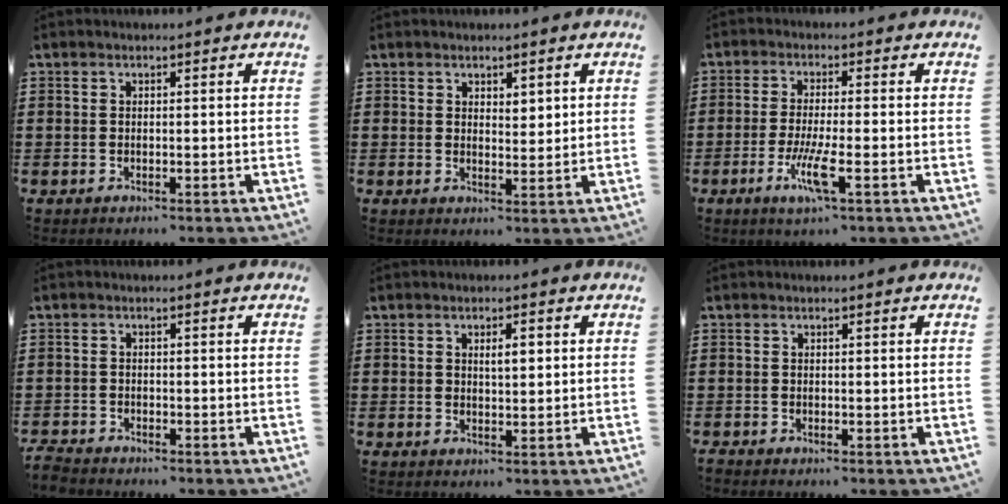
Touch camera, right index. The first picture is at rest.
{"total": 2.2, "force": [1.8, 1.2, 0.5], "torque": [-0.007, 0.003, 0.032]}
{"total": 6.1, "force": [-2.4, 0.6, 5.5], "torque": [-0.118, -0.020, -0.048]}
{"total": 1.7, "force": [-1.7, 0.1, 0.0], "torque": [-0.005, -0.001, -0.036]}
{"total": 2.6, "force": [0.6, 1.0, 2.3], "torque": [-0.039, 0.003, 0.006]}
{"total": 0.0}